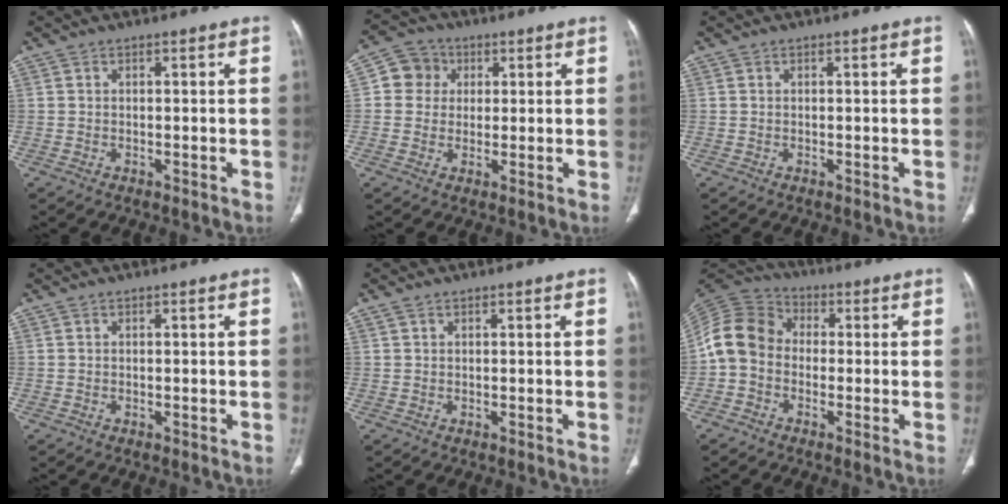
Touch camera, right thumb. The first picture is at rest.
{"total": 6.3, "force": [1.3, 5.9, 1.7], "torque": [-0.001, 0.008, 0.018]}
{"total": 0.0}
{"total": 0.0}
{"total": 0.6, "force": [0.4, 0.2, 0.3], "torque": [-0.012, 0.012, 0.014]}
{"total": 9.8, "force": [-1.4, 8.1, 5.3], "torque": [-0.101, 0.033, -0.043]}